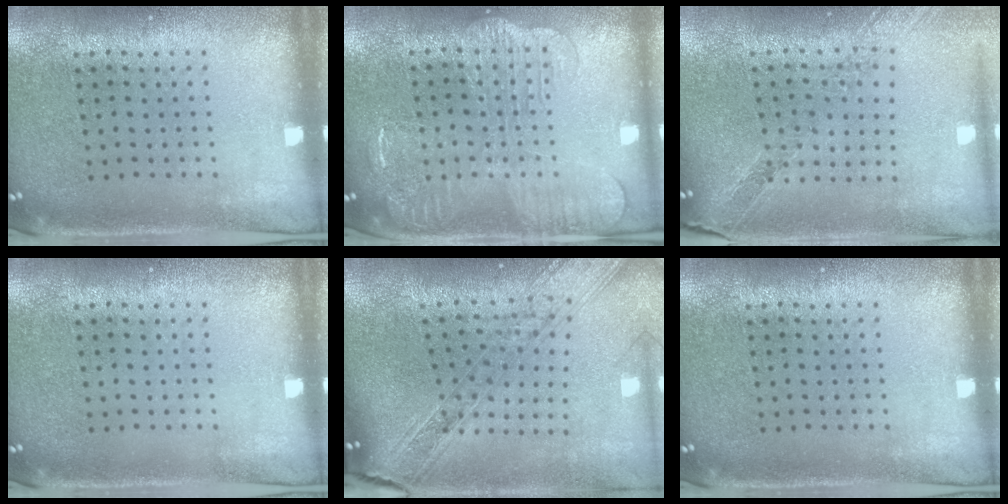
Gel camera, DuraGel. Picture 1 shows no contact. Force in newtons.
{"total": 2.0, "press": 2.0, "slide": 0.4}
{"total": 1.0, "press": 1.0, "slide": 0.0}
{"total": 0.0}
{"total": 2.4, "press": 2.0, "slide": 1.3}
{"total": 0.0}